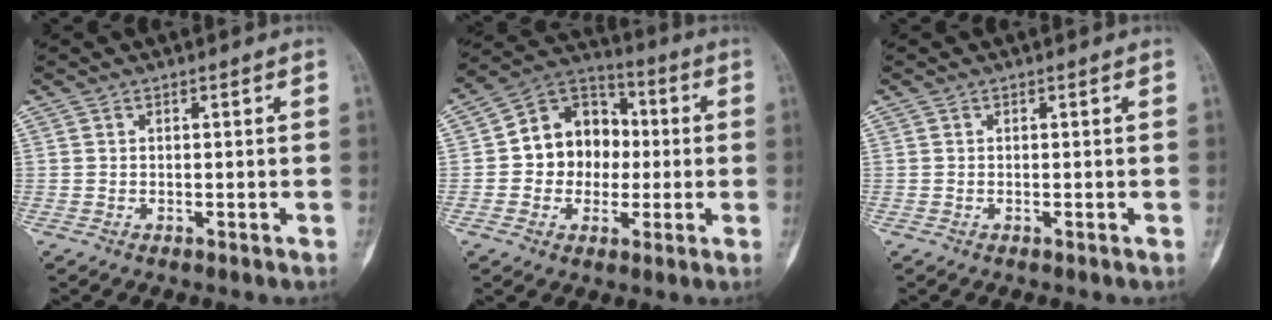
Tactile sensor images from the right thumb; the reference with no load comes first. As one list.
[{"total": 13.3, "force": [0.0, 11.1, 7.4], "torque": [-0.060, 0.032, -0.009]}, {"total": 0.0}]